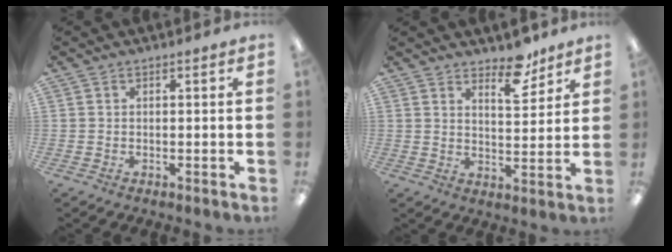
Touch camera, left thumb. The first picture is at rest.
{"total": 7.7, "force": [6.1, 3.0, 3.4], "torque": [-0.028, -0.041, 0.103]}